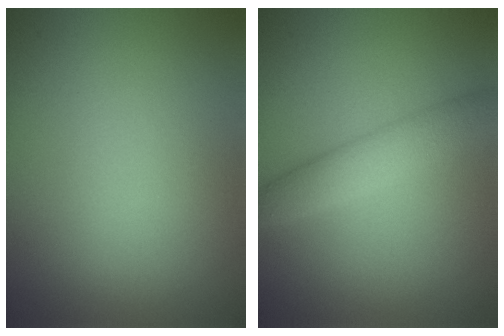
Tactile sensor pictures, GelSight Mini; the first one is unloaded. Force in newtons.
{"total": 3.5, "press": 3.5, "slide": 0.0}